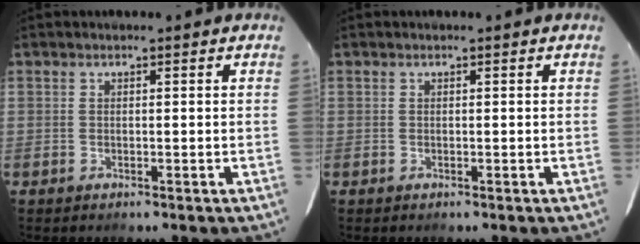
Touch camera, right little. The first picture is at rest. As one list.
[{"total": 0.0}]